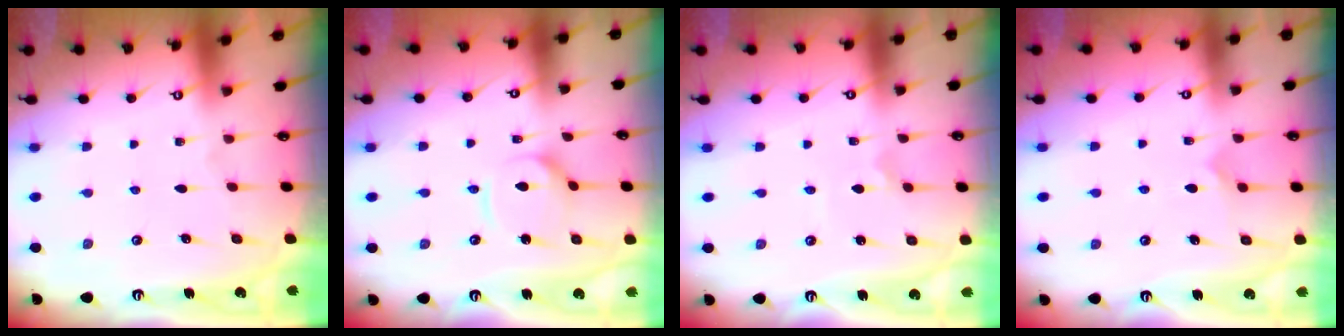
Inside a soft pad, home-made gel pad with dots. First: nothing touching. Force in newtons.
{"total": 4.8, "press": 4.8, "slide": 0.3}
{"total": 0.8, "press": 0.8, "slide": 0.2}
{"total": 5.1, "press": 5.1, "slide": 0.2}